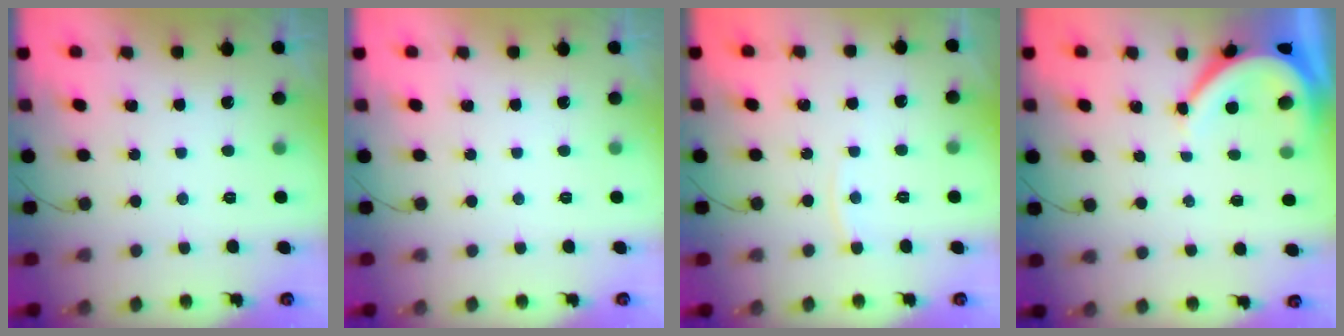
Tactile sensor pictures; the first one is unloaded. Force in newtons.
{"total": 0.0}
{"total": 3.6, "press": 3.6, "slide": 0.4}
{"total": 6.7, "press": 6.6, "slide": 0.8}